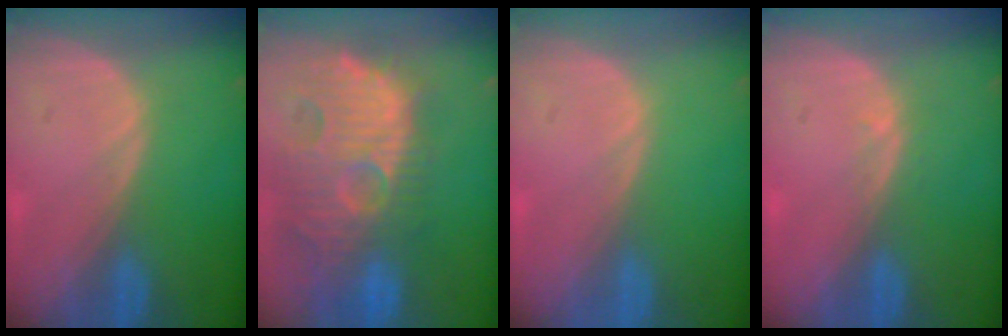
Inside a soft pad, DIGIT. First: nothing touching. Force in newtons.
{"total": 14.3, "press": 12.5, "slide": 6.9}
{"total": 0.0}
{"total": 0.8, "press": 0.6, "slide": 0.6}